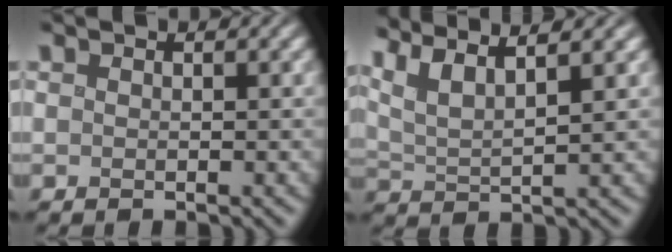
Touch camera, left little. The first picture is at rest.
{"total": 6.5, "force": [4.6, 1.8, 4.2], "torque": [-0.088, 0.023, 0.077]}